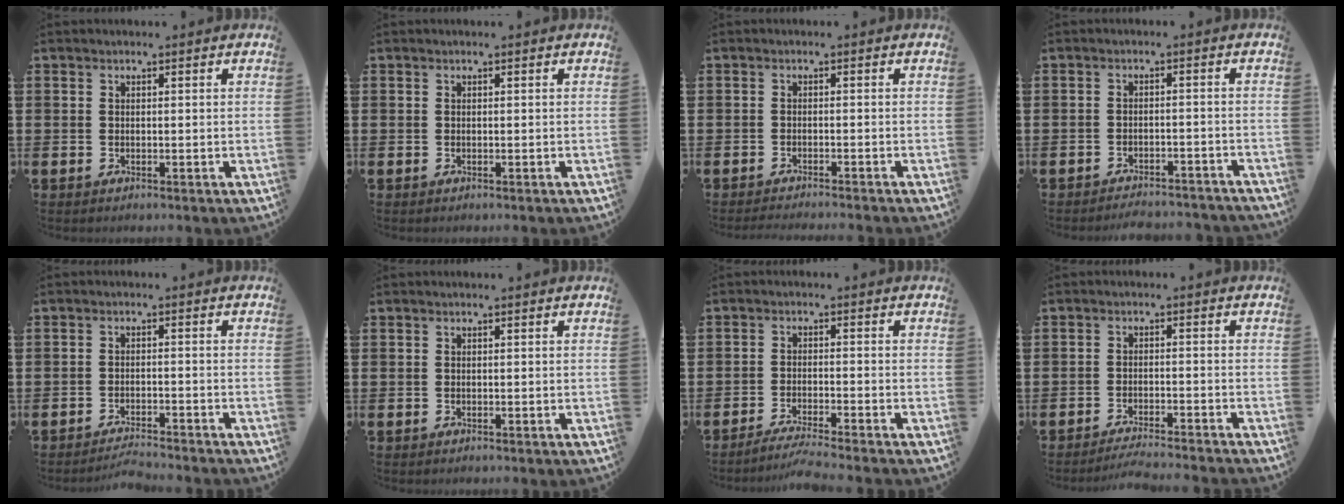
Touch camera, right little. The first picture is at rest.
{"total": 0.0}
{"total": 1.0, "force": [-1.0, -0.3, 0.1], "torque": [-0.001, 0.001, -0.019]}
{"total": 2.4, "force": [-2.4, -0.1, 0.0], "torque": [-0.004, 0.005, -0.051]}
{"total": 2.1, "force": [-2.0, -0.2, 0.3], "torque": [-0.006, 0.004, -0.041]}
{"total": 0.0}
{"total": 3.1, "force": [-2.8, -0.3, 1.4], "torque": [-0.022, -0.003, -0.052]}
{"total": 2.5, "force": [-2.4, -0.4, 0.6], "torque": [-0.009, 0.004, -0.048]}